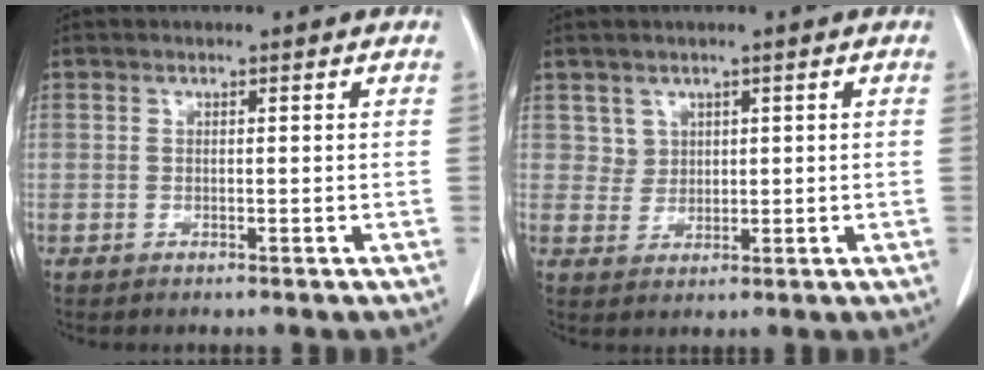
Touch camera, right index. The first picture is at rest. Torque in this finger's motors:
{"motor_torque": [-0.20, 0.20, -0.06, 0.00]}